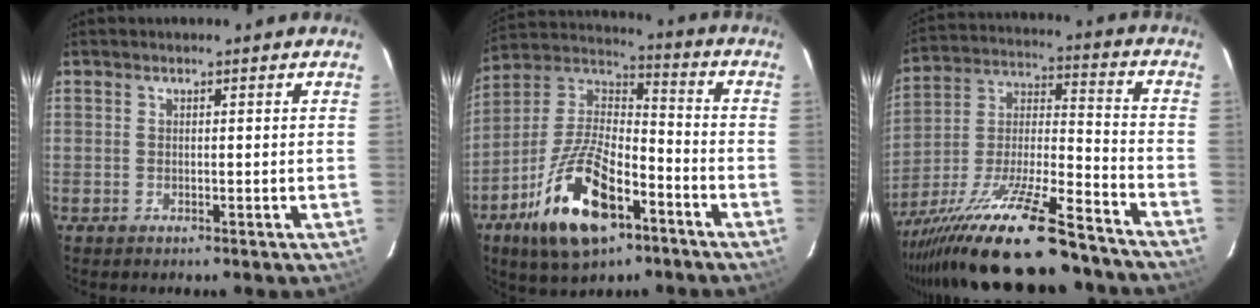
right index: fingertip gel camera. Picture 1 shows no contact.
{"total": 19.5, "force": [-9.8, 8.6, 14.5], "torque": [-0.297, -0.009, -0.173]}
{"total": 26.2, "force": [-20.6, 4.5, 15.5], "torque": [-0.288, -0.041, -0.329]}